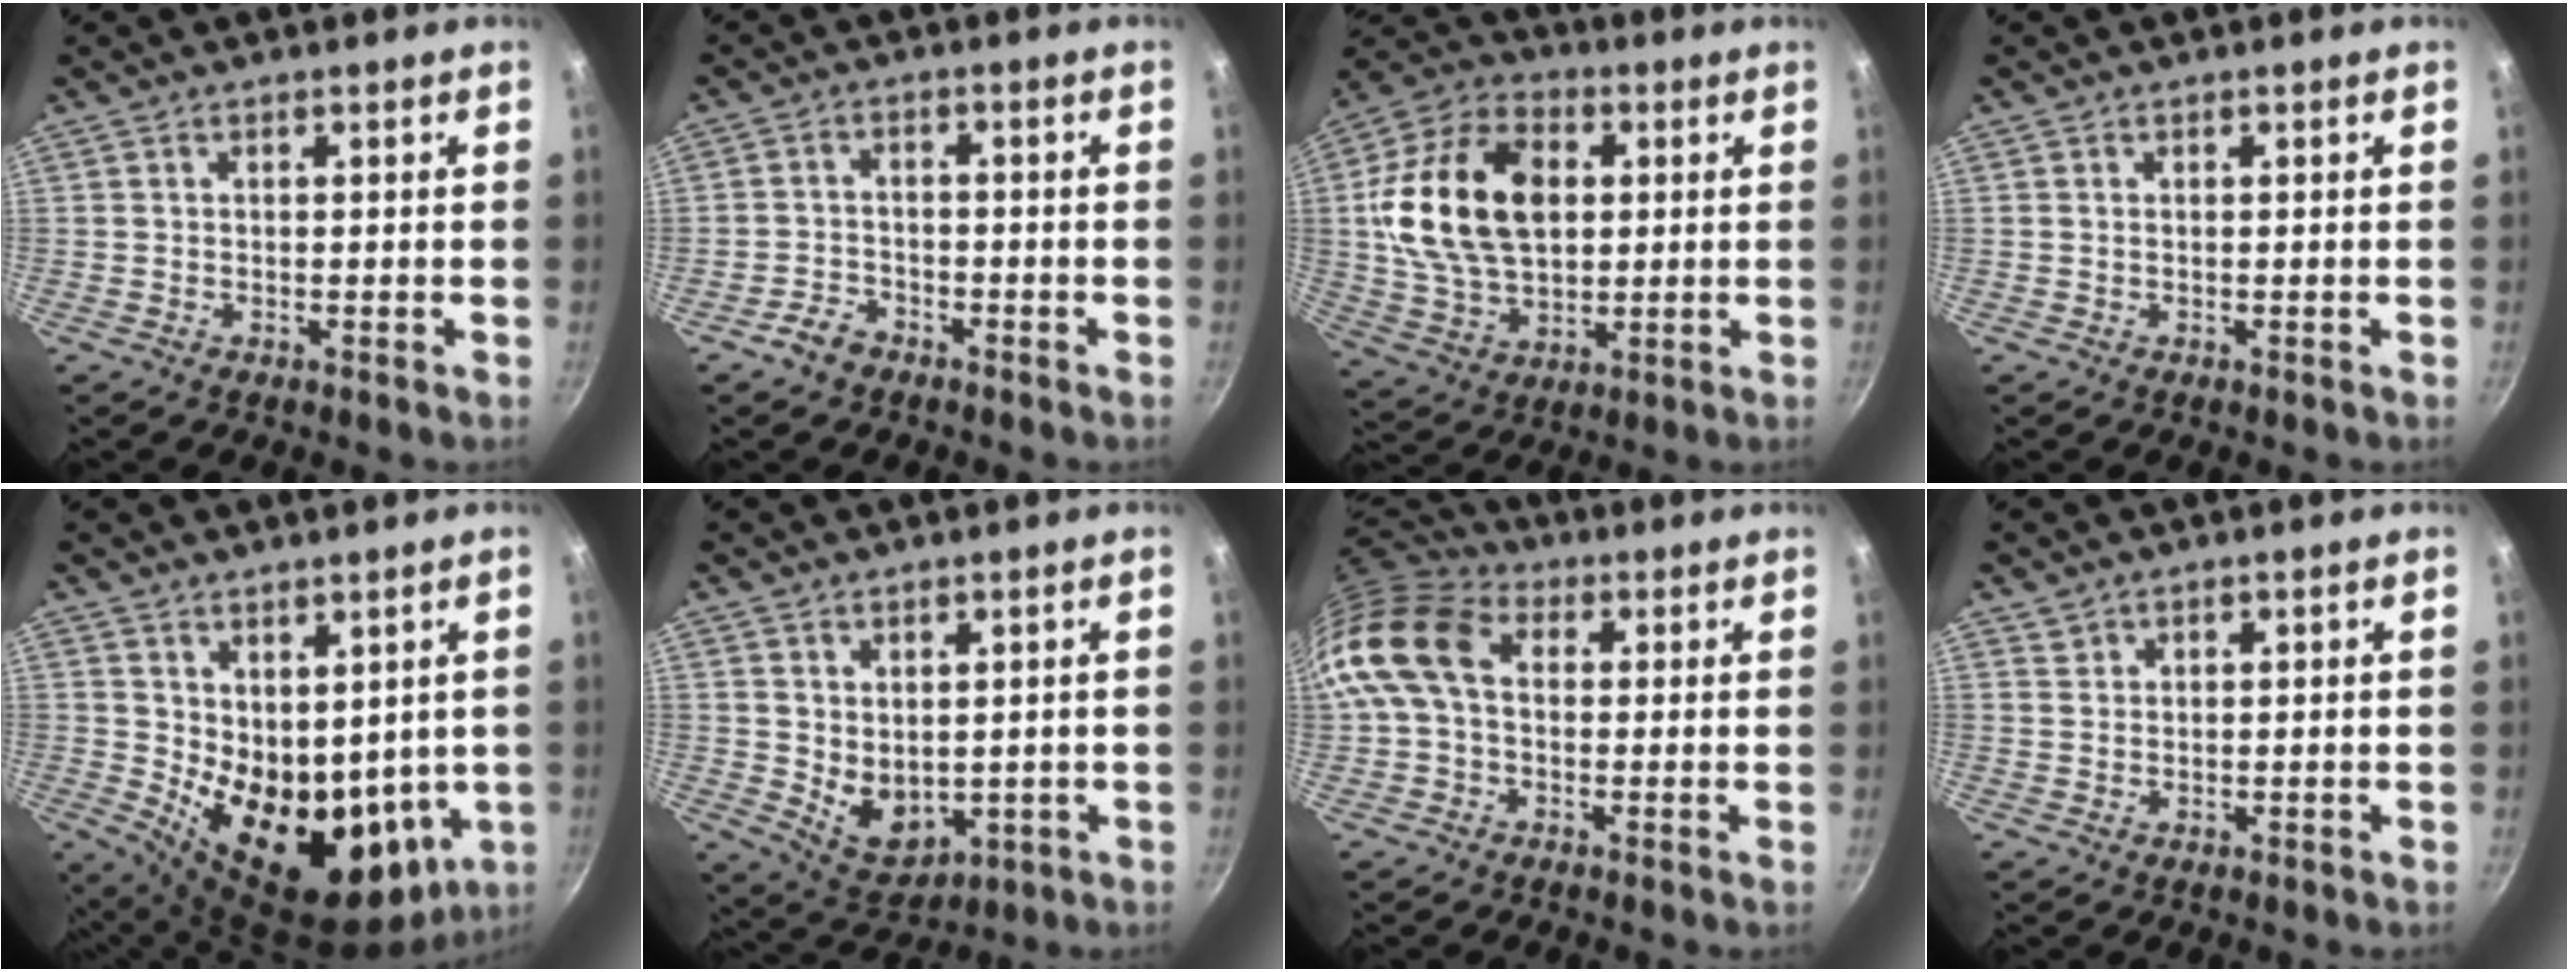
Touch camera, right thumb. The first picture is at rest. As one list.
[{"total": 3.8, "force": [-2.8, 2.3, 1.3], "torque": [-0.020, 0.031, -0.048]}, {"total": 20.7, "force": [3.0, 13.8, 15.1], "torque": [-0.262, 0.006, 0.049]}, {"total": 0.0}, {"total": 17.0, "force": [1.8, 10.7, 13.2], "torque": [-0.164, -0.045, 0.060]}, {"total": 7.2, "force": [1.2, 5.0, 5.0], "torque": [-0.063, -0.023, 0.044]}, {"total": 12.8, "force": [1.2, 9.1, 8.9], "torque": [-0.159, 0.025, 0.003]}, {"total": 1.1, "force": [0.9, 0.7, 0.1], "torque": [0.008, 0.000, 0.019]}]